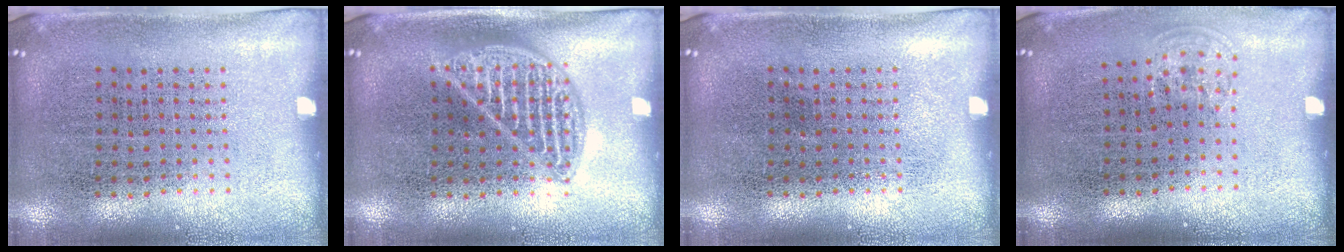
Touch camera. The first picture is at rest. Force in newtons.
{"total": 2.3, "press": 2.2, "slide": 0.3}
{"total": 0.0}
{"total": 0.8, "press": 0.6, "slide": 0.5}